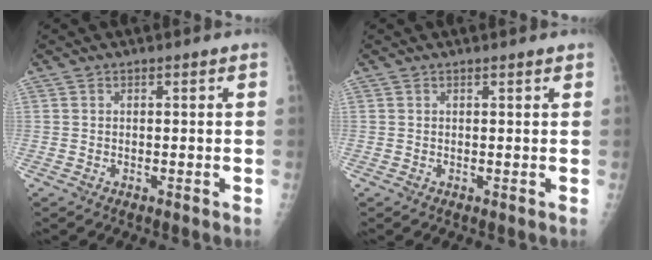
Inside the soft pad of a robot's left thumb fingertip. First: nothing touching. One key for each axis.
{"total": 1.0, "fx": 0.9, "fy": 0.2, "fz": 0.4, "tx": -0.003, "ty": 0.000, "tz": 0.012}